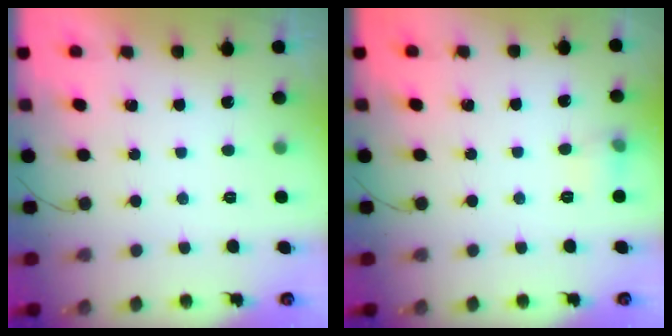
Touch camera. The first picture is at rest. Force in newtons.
{"total": 6.5, "press": 6.3, "slide": 1.6}